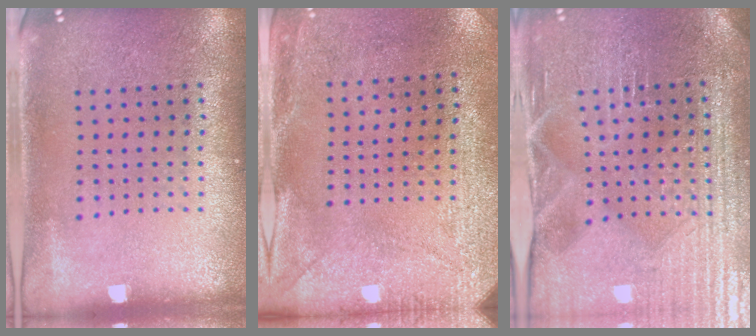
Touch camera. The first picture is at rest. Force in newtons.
{"total": 2.9, "press": 2.3, "slide": 1.8}
{"total": 4.3, "press": 4.2, "slide": 1.0}